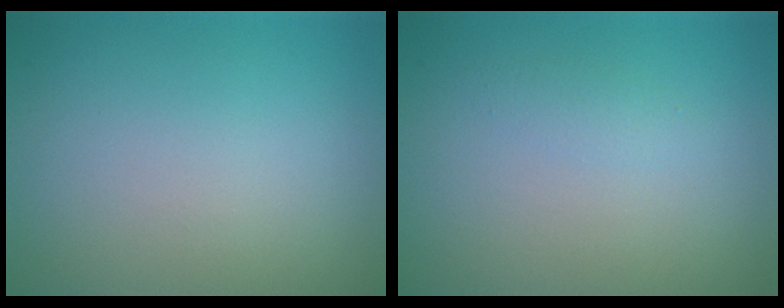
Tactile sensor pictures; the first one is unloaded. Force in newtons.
{"total": 0.7, "press": 0.7, "slide": 0.0}